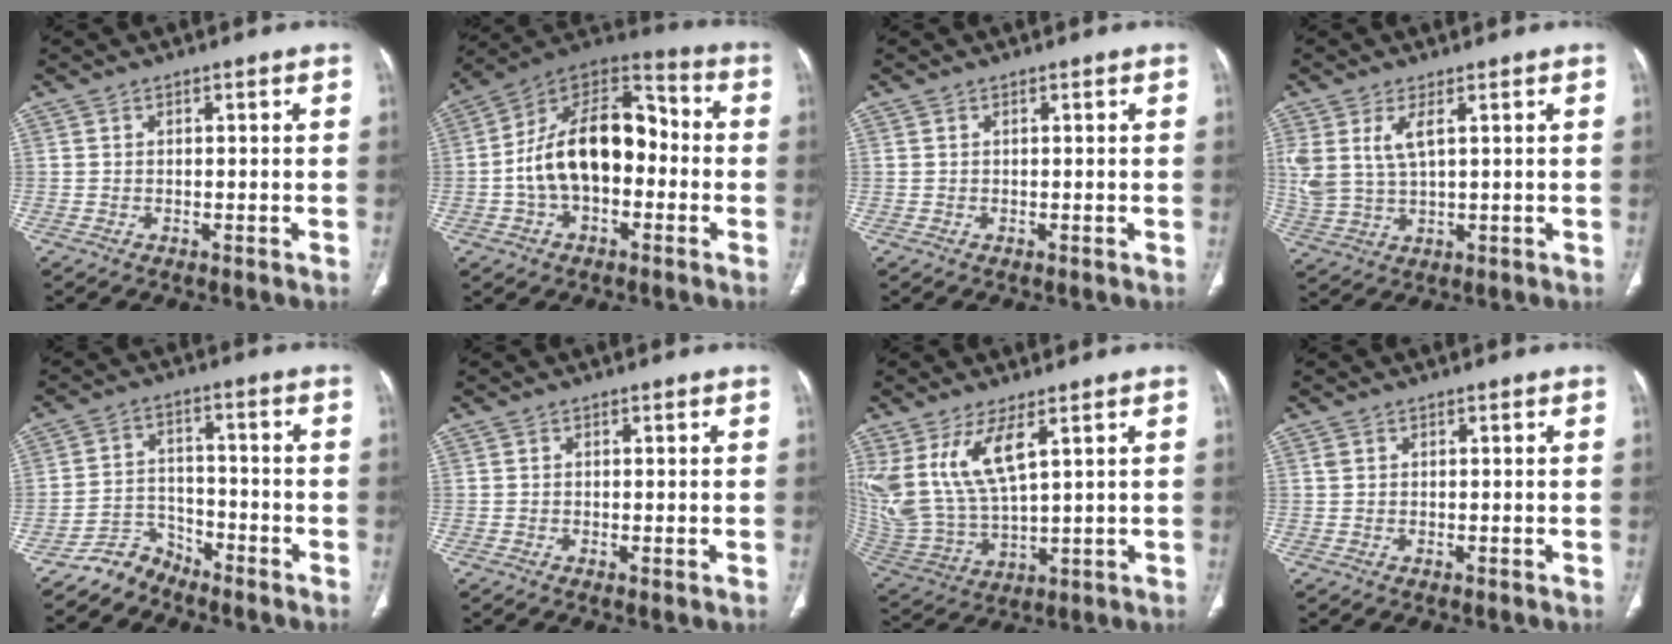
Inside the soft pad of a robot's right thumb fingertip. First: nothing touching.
{"total": 18.8, "force": [-1.9, 11.6, 14.7], "torque": [-0.227, 0.048, -0.039]}
{"total": 0.0}
{"total": 7.0, "force": [2.5, 3.0, 5.8], "torque": [-0.139, -0.008, 0.063]}
{"total": 5.4, "force": [-4.9, 2.3, -0.3], "torque": [0.017, 0.048, -0.096]}
{"total": 0.6, "force": [-0.1, 0.2, 0.6], "torque": [-0.016, -0.004, -0.002]}
{"total": 14.7, "force": [6.5, 5.8, 11.9], "torque": [-0.256, -0.034, 0.150]}
{"total": 0.6, "force": [0.3, 0.5, 0.3], "torque": [-0.005, 0.004, 0.007]}